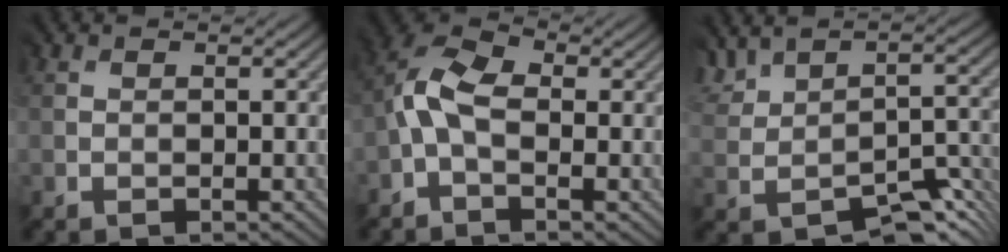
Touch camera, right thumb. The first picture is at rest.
{"total": 8.0, "force": [-0.1, 4.8, 6.4], "torque": [-0.158, 0.017, -0.014]}
{"total": 3.1, "force": [-0.2, 2.5, 1.9], "torque": [-0.026, -0.006, -0.005]}